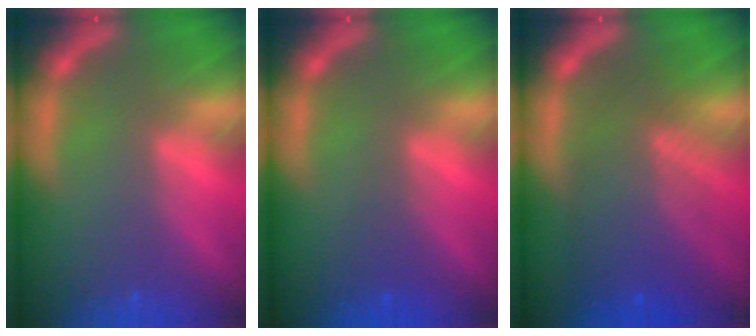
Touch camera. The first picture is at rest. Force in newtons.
{"total": 1.5}
{"total": 7.5}